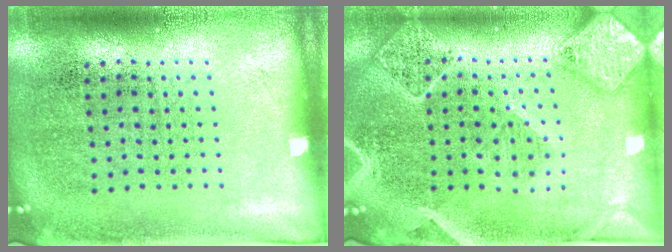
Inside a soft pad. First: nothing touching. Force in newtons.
{"total": 2.4, "press": 2.2, "slide": 0.9}